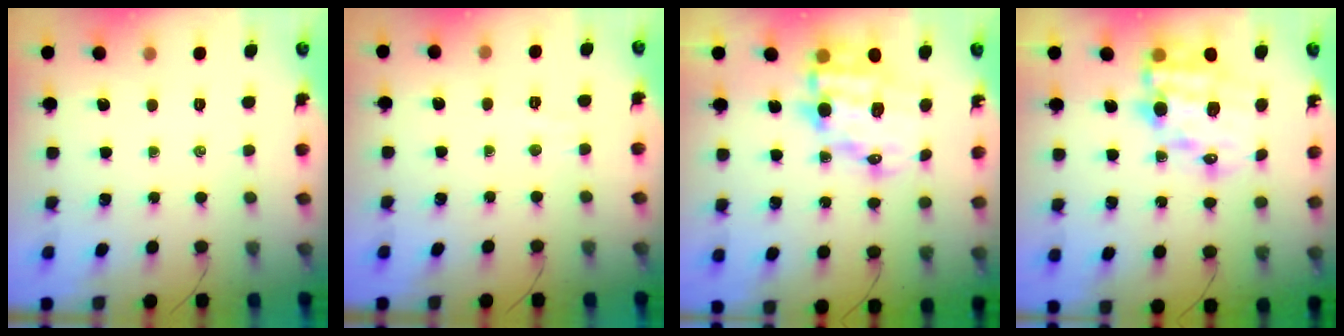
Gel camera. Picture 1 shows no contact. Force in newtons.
{"total": 2.6, "press": 2.5, "slide": 0.7}
{"total": 14.1, "press": 13.8, "slide": 3.2}
{"total": 15.4, "press": 15.1, "slide": 3.4}